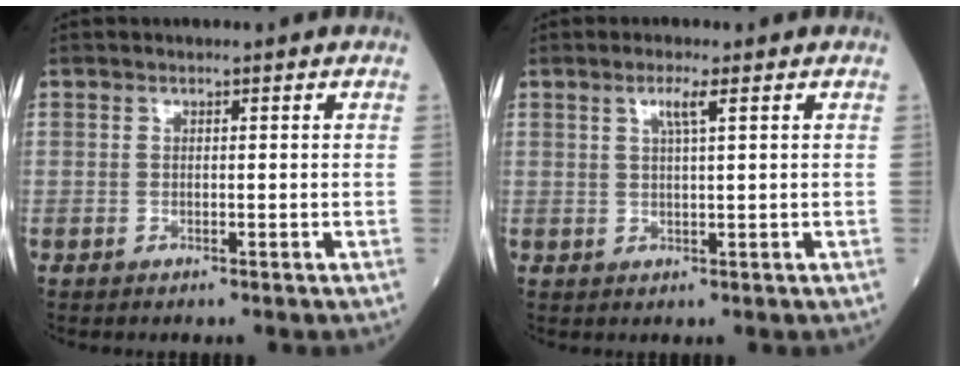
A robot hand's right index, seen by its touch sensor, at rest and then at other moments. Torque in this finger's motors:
{"motor_torque": [0.27, 0.21, 0.18, 0.05]}